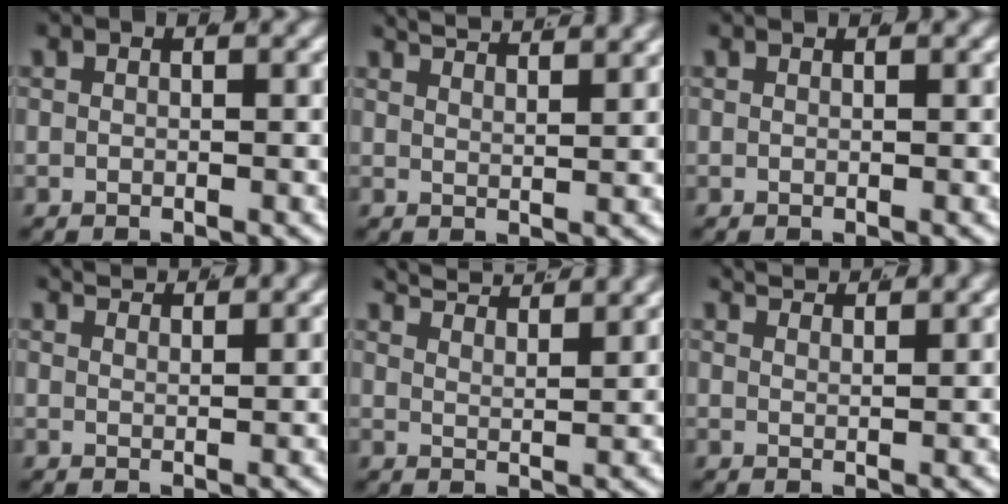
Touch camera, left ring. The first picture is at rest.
{"total": 4.5, "force": [4.2, 0.4, 1.7], "torque": [-0.031, 0.003, 0.071]}
{"total": 0.6, "force": [0.5, -0.2, 0.1], "torque": [0.005, 0.000, 0.010]}
{"total": 2.7, "force": [2.6, -0.1, 0.7], "torque": [-0.009, 0.002, 0.046]}
{"total": 6.1, "force": [5.5, 1.0, 2.5], "torque": [-0.042, 0.009, 0.090]}
{"total": 3.1, "force": [3.0, 0.0, 0.9], "torque": [-0.013, 0.002, 0.051]}